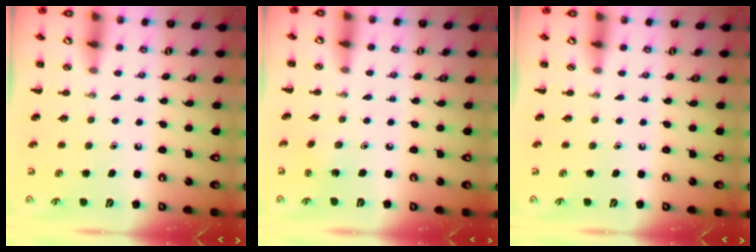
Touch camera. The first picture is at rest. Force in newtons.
{"total": 1.1, "press": 1.0, "slide": 0.5}
{"total": 0.0}